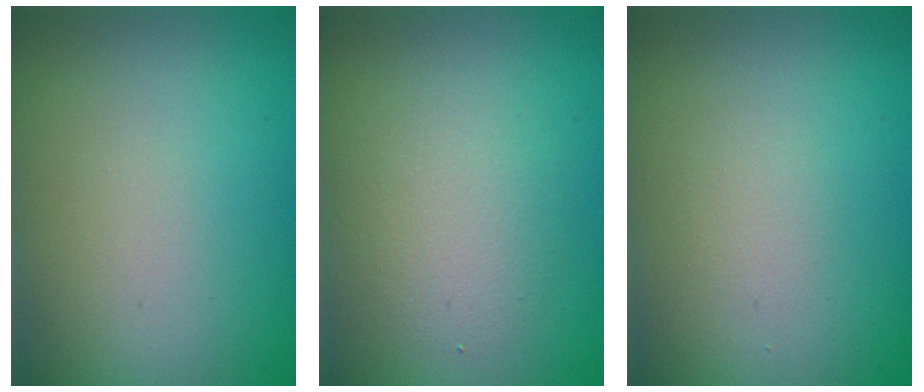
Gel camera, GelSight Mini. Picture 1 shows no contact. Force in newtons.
{"total": 2.9, "press": 2.9, "slide": 0.2}
{"total": 0.7, "press": 0.7, "slide": 0.1}